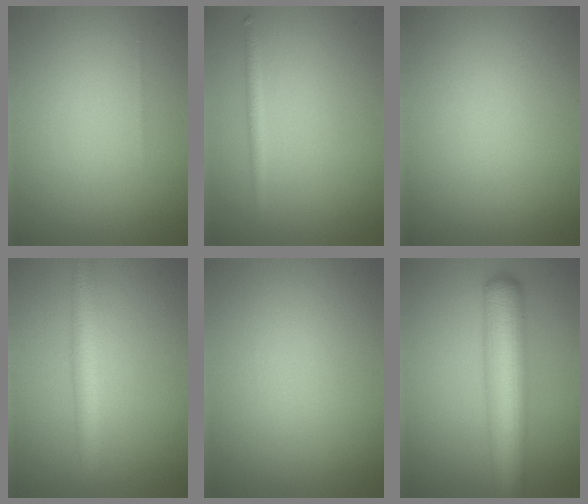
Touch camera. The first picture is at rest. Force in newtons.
{"total": 1.2, "press": 1.2, "slide": 0.0}
{"total": 0.0}
{"total": 3.4, "press": 3.4, "slide": 0.1}
{"total": 0.0}
{"total": 8.7, "press": 8.7, "slide": 0.2}